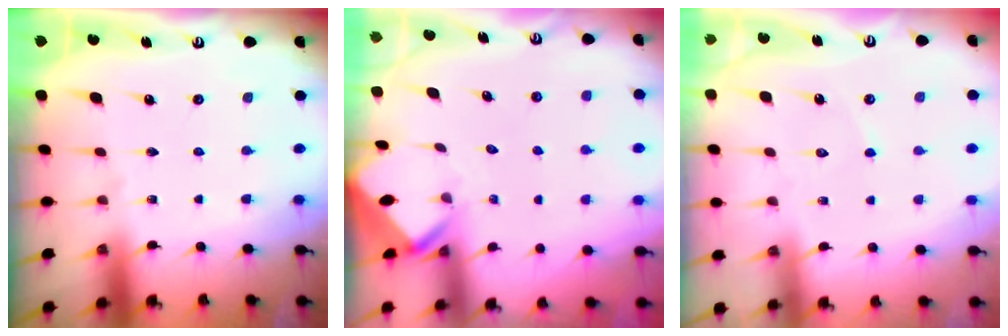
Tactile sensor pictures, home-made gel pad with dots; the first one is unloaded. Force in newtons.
{"total": 2.5, "press": 2.5, "slide": 0.1}
{"total": 3.1, "press": 3.1, "slide": 0.3}